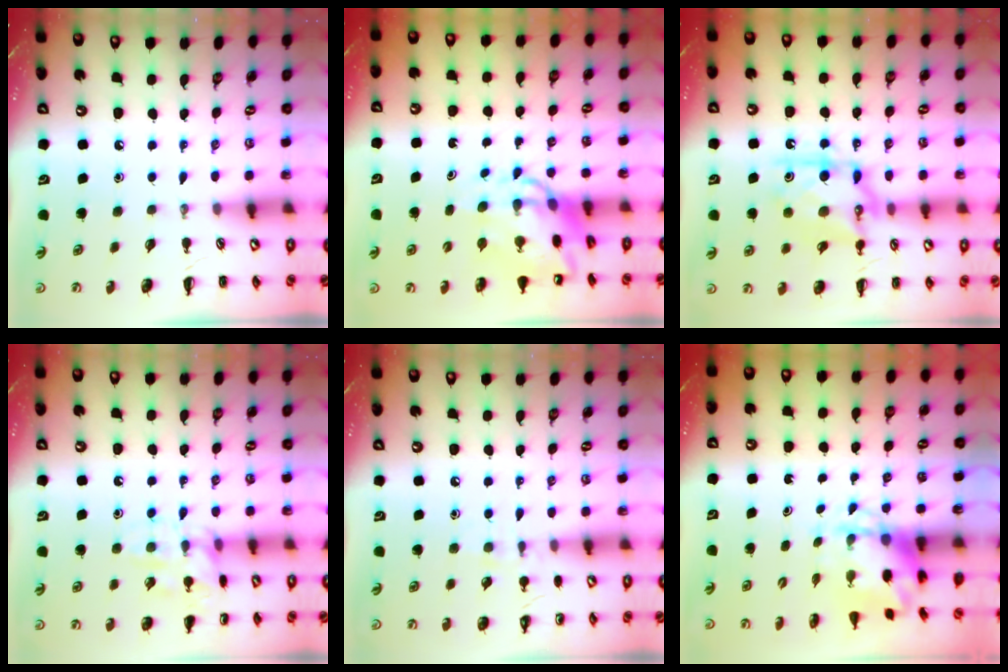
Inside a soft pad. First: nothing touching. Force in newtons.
{"total": 10.0, "press": 9.6, "slide": 2.6}
{"total": 13.1, "press": 13.1, "slide": 0.6}
{"total": 11.3, "press": 11.2, "slide": 1.0}
{"total": 7.0, "press": 6.8, "slide": 1.9}
{"total": 4.3, "press": 4.3, "slide": 0.6}